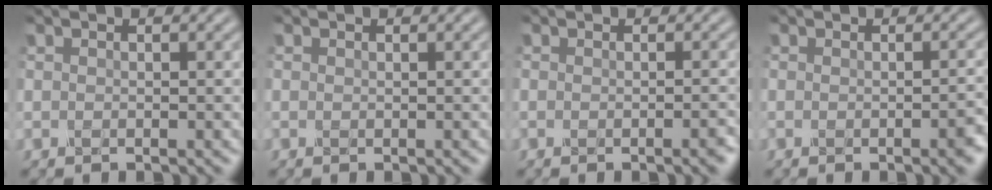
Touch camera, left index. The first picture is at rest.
{"total": 0.0}
{"total": 2.2, "force": [-0.8, 1.0, 1.8], "torque": [0.000, 0.007, -0.015]}
{"total": 2.9, "force": [-1.0, 1.0, 2.5], "torque": [-0.020, 0.003, -0.013]}